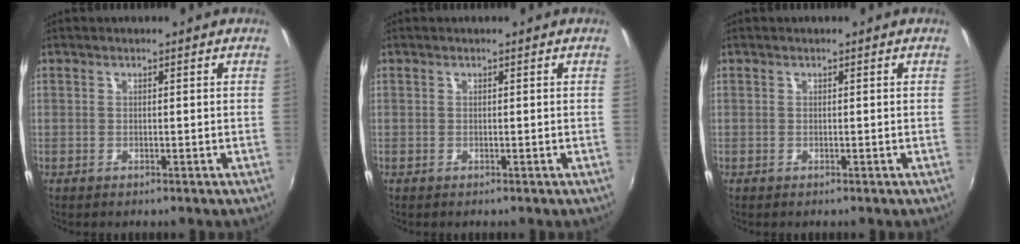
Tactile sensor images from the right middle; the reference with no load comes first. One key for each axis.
{"total": 0.0}
{"total": 0.0}